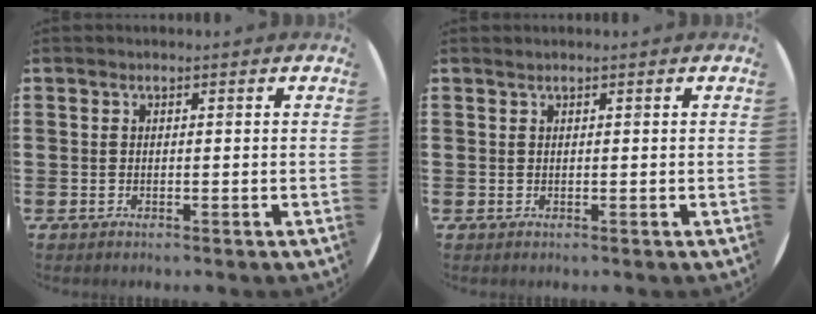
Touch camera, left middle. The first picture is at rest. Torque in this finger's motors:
{"motor_torque": [0.24, -0.14, 0.02, -0.01]}